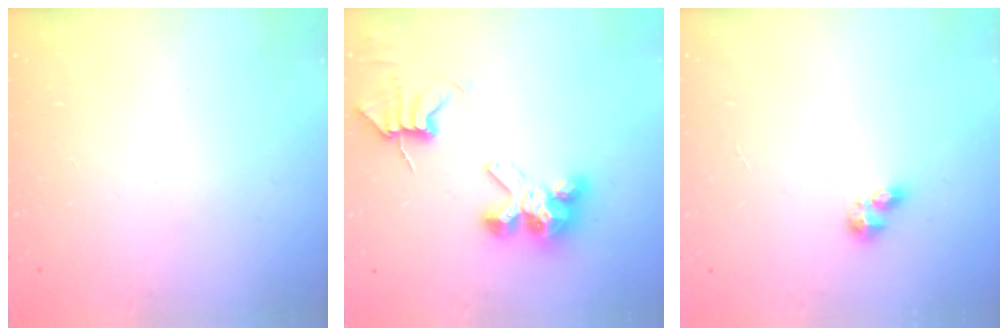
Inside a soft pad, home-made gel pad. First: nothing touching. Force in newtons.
{"total": 7.2, "press": 7.2, "slide": 0.6}
{"total": 4.0, "press": 3.9, "slide": 0.5}